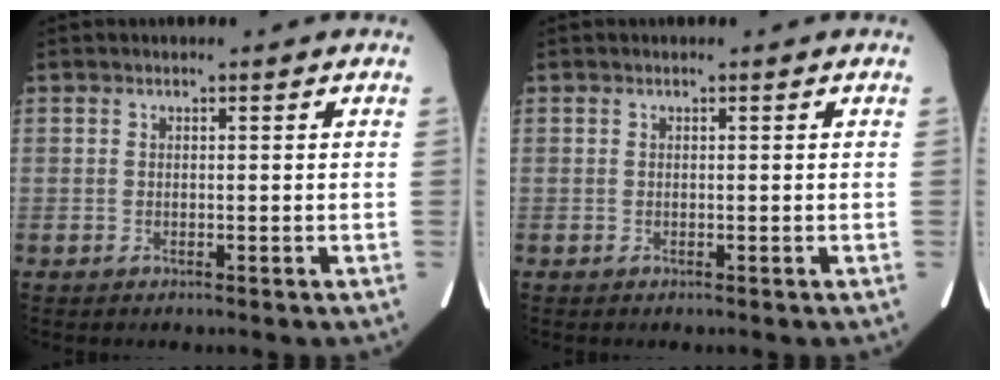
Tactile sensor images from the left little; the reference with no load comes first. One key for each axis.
{"total": 0.0}